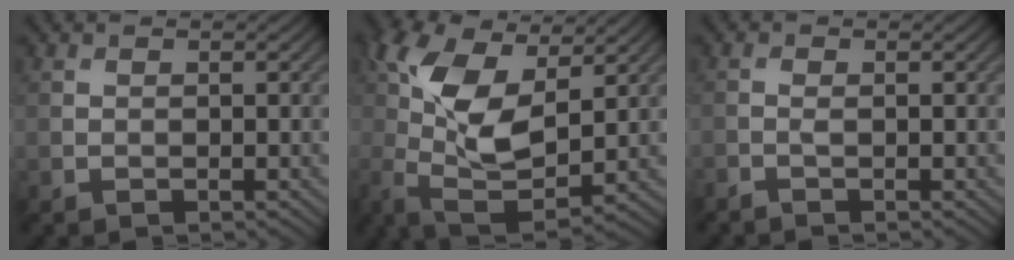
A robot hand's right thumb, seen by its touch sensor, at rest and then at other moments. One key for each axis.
{"total": 11.9, "fx": 2.9, "fy": 5.8, "fz": 10.0, "tx": -0.226, "ty": 0.004, "tz": 0.051}
{"total": 0.9, "fx": -0.6, "fy": 0.2, "fz": 0.7, "tx": -0.016, "ty": 0.003, "tz": -0.016}